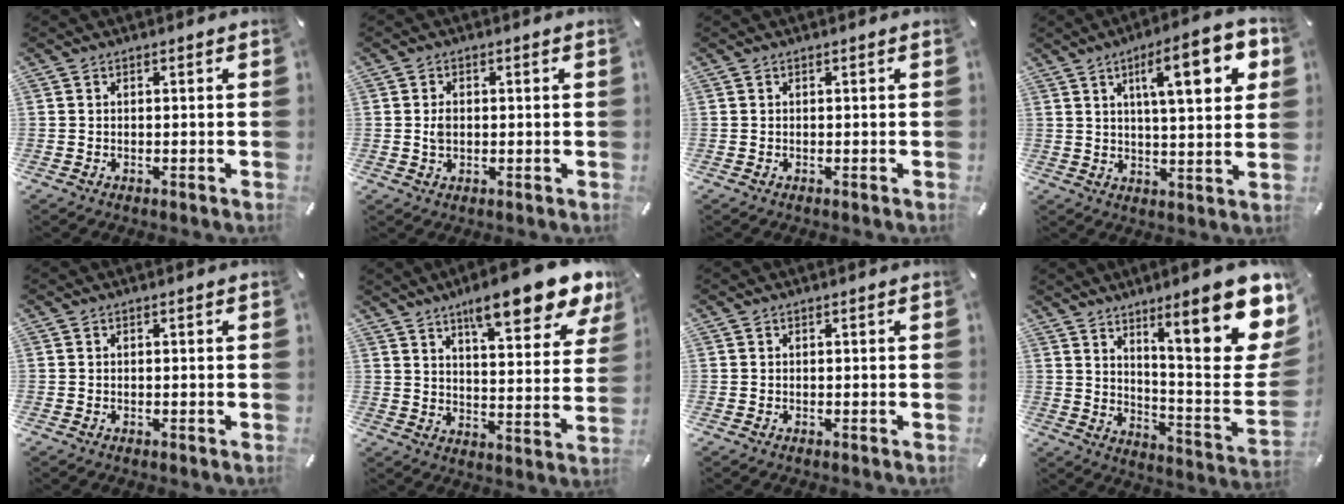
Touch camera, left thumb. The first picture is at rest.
{"total": 2.0, "force": [0.1, 1.4, 1.5], "torque": [-0.031, 0.005, 0.001]}
{"total": 0.0}
{"total": 15.8, "force": [6.3, 4.5, 13.7], "torque": [-0.202, -0.012, 0.090]}
{"total": 0.0}
{"total": 15.6, "force": [11.5, 4.2, 9.6], "torque": [-0.139, -0.075, 0.188]}
{"total": 0.0}
{"total": 23.0, "force": [13.1, 6.1, 17.9], "torque": [-0.244, -0.096, 0.207]}